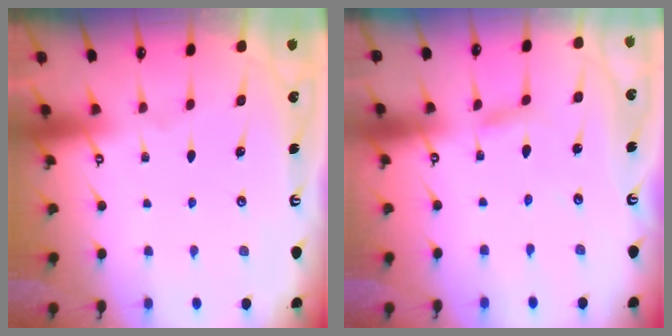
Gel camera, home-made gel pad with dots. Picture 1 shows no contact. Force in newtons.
{"total": 3.0, "press": 3.0, "slide": 0.3}